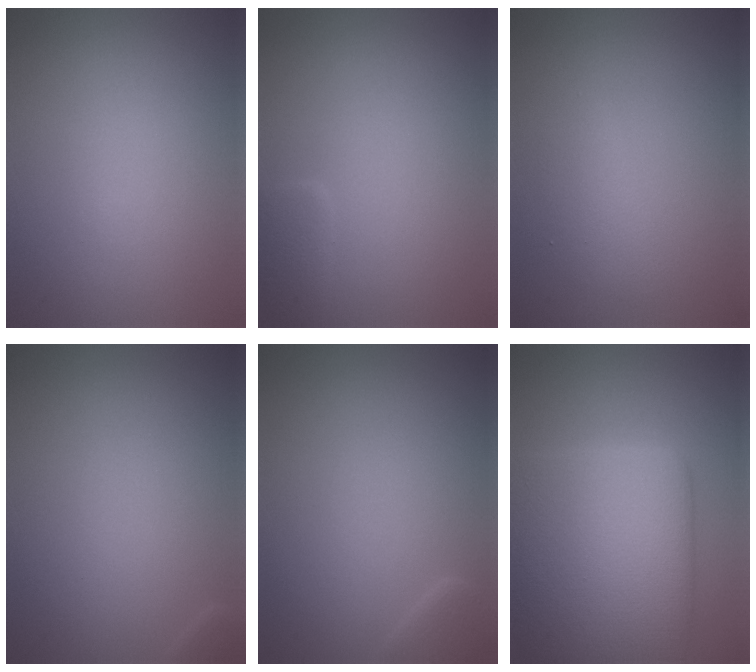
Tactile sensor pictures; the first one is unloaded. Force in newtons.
{"total": 1.4, "press": 1.4, "slide": 0.1}
{"total": 1.9, "press": 1.9, "slide": 0.1}
{"total": 0.6, "press": 0.6, "slide": 0.0}
{"total": 1.7, "press": 1.7, "slide": 0.2}
{"total": 10.0, "press": 10.0, "slide": 0.3}